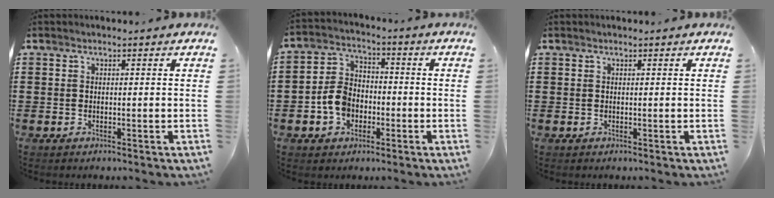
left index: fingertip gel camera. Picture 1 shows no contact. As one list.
[{"total": 6.2, "force": [-2.3, 4.7, 3.3], "torque": [-0.083, 0.011, -0.048]}, {"total": 0.0}]